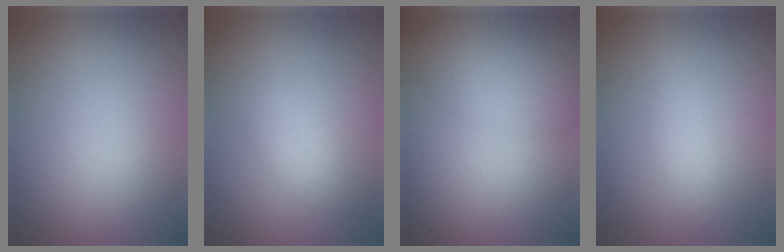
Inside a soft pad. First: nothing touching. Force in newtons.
{"total": 2.1, "press": 2.1, "slide": 0.0}
{"total": 2.4, "press": 2.4, "slide": 0.1}
{"total": 1.4, "press": 1.4, "slide": 0.0}